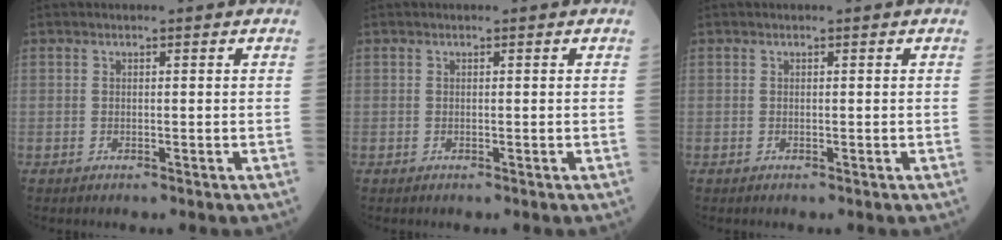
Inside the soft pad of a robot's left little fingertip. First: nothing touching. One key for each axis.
{"total": 0.0}
{"total": 0.0}